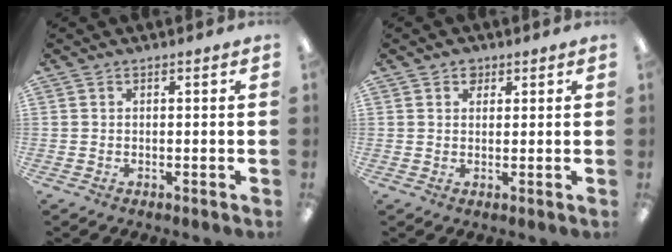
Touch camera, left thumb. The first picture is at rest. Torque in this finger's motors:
{"motor_torque": [-0.20, 0.06, -0.08, -0.12, -0.02]}